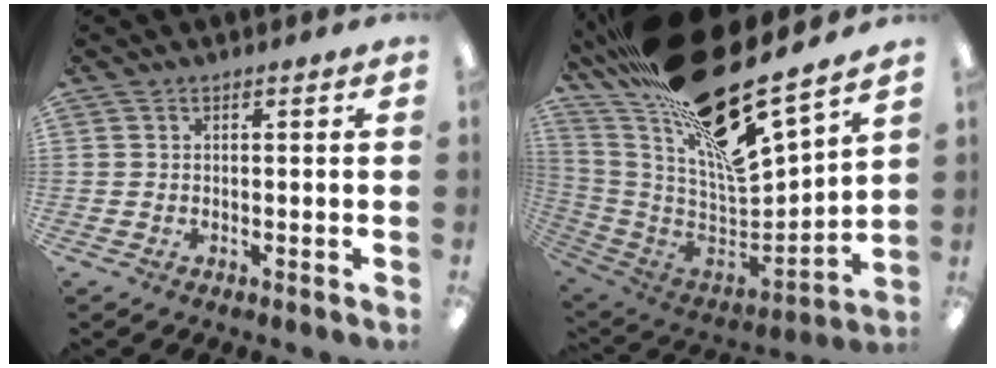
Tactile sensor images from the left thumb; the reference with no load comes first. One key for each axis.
{"total": 27.1, "fx": 19.2, "fy": 6.8, "fz": 18.0, "tx": -0.288, "ty": -0.142, "tz": 0.323}